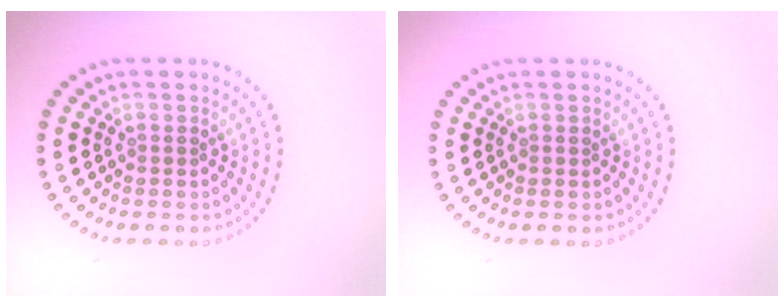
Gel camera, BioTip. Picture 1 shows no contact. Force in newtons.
{"total": 0.0}